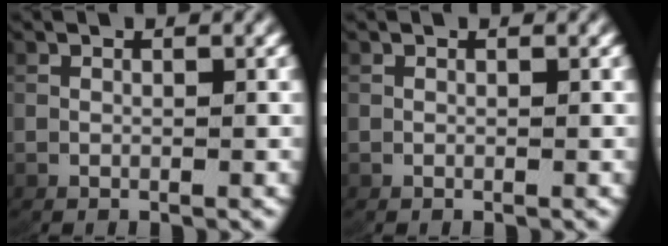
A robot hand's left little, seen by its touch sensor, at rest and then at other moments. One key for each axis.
{"total": 0.0}